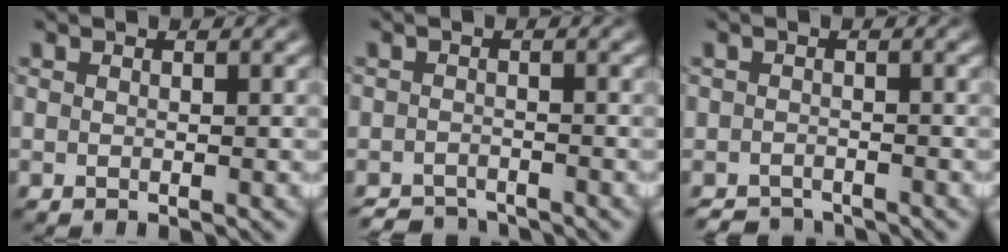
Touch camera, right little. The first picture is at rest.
{"total": 3.7, "force": [-3.6, 0.4, 0.0], "torque": [0.010, -0.022, -0.054]}
{"total": 3.2, "force": [-3.2, 0.4, -0.1], "torque": [0.008, -0.022, -0.046]}